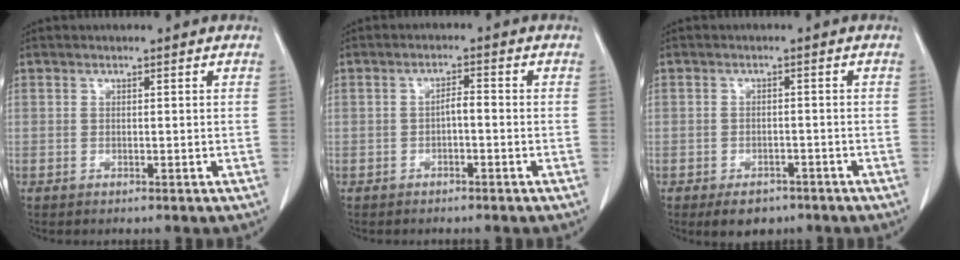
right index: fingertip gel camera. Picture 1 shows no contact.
{"total": 2.0, "force": [-0.6, 0.5, 1.8], "torque": [-0.029, 0.005, -0.011]}
{"total": 4.4, "force": [-3.0, 2.7, 1.7], "torque": [-0.019, 0.003, -0.037]}